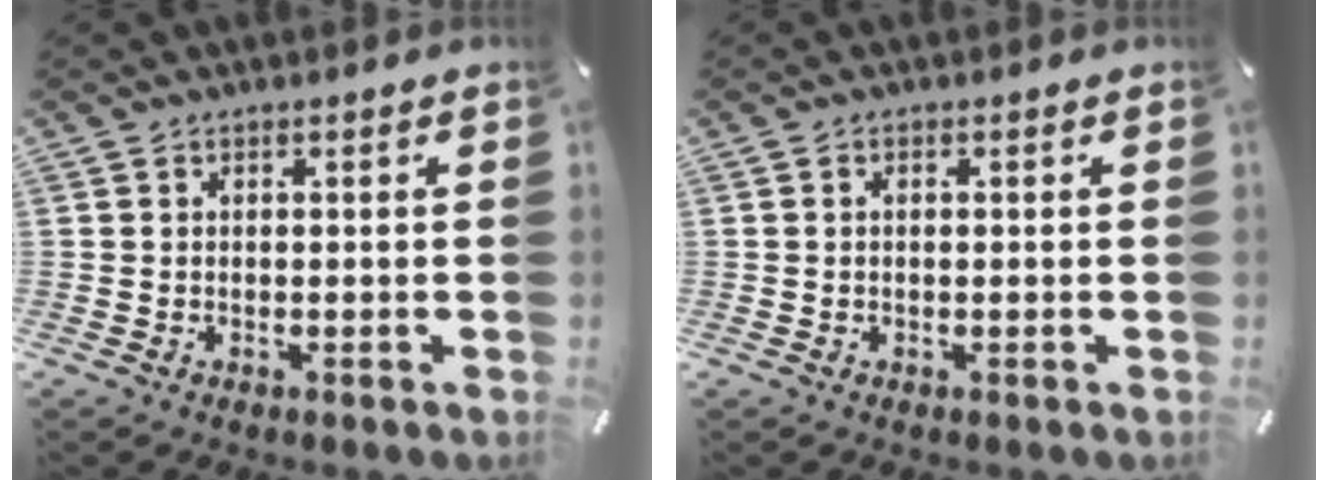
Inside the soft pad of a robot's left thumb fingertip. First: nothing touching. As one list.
[{"total": 0.8, "force": [0.0, 0.4, 0.6], "torque": [-0.013, 0.002, -0.001]}]